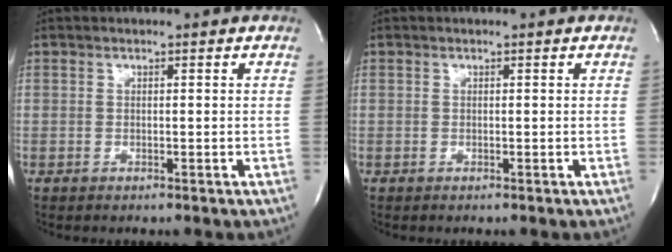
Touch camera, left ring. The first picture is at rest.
{"total": 0.0}